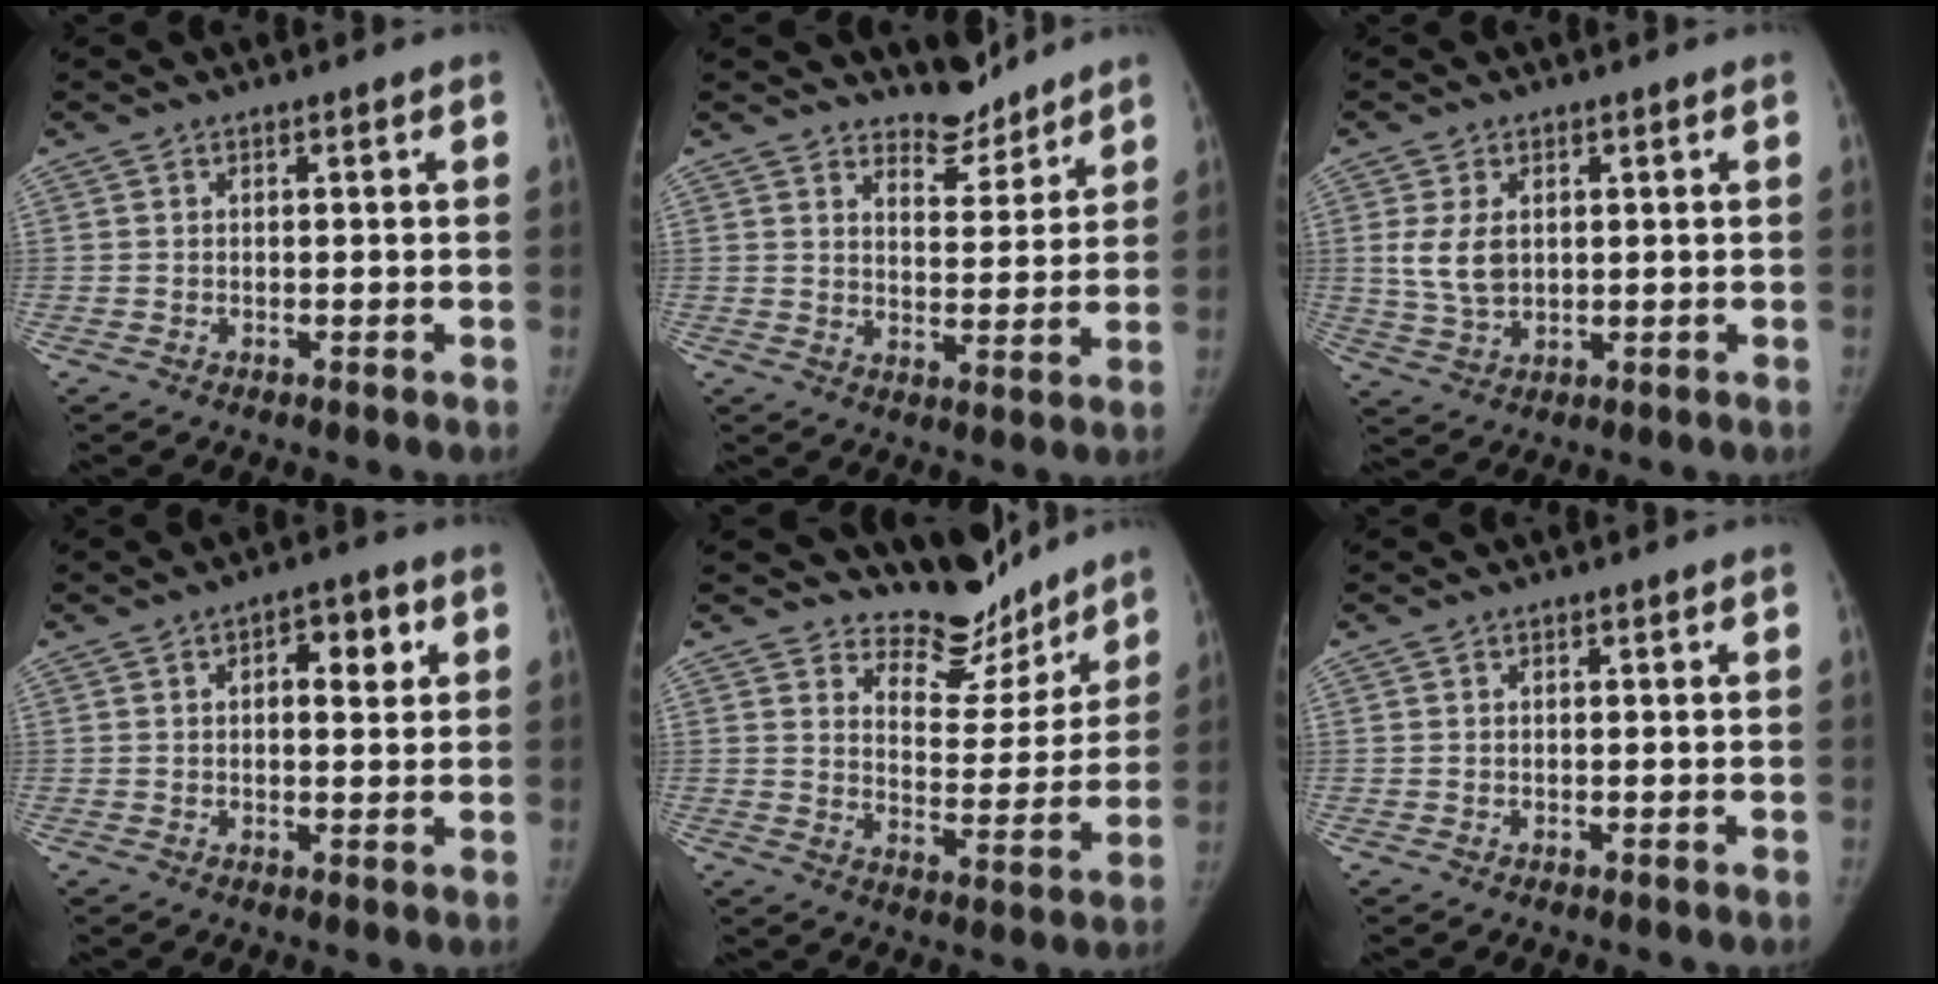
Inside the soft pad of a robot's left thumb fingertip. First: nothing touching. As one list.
[{"total": 6.5, "force": [6.1, 2.3, 0.8], "torque": [0.014, -0.057, 0.102]}, {"total": 6.6, "force": [1.2, 4.2, 4.9], "torque": [-0.091, -0.005, 0.032]}, {"total": 6.1, "force": [1.9, 3.1, 4.8], "torque": [-0.044, 0.001, 0.022]}, {"total": 12.1, "force": [11.0, 4.7, 1.7], "torque": [0.024, -0.101, 0.162]}, {"total": 0.0}]